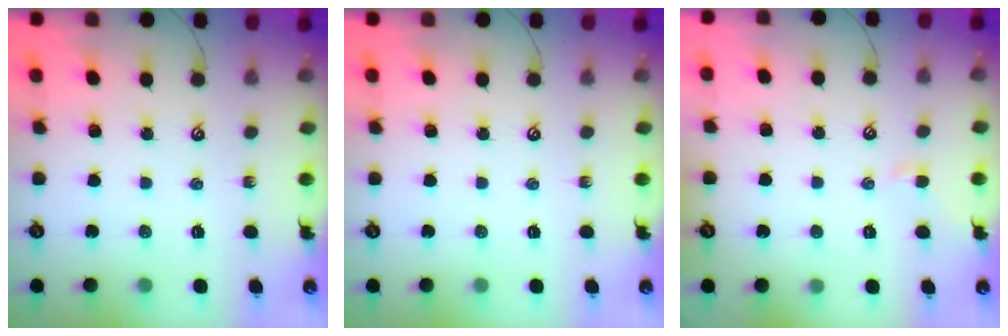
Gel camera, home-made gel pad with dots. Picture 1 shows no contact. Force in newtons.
{"total": 0.0}
{"total": 0.0}